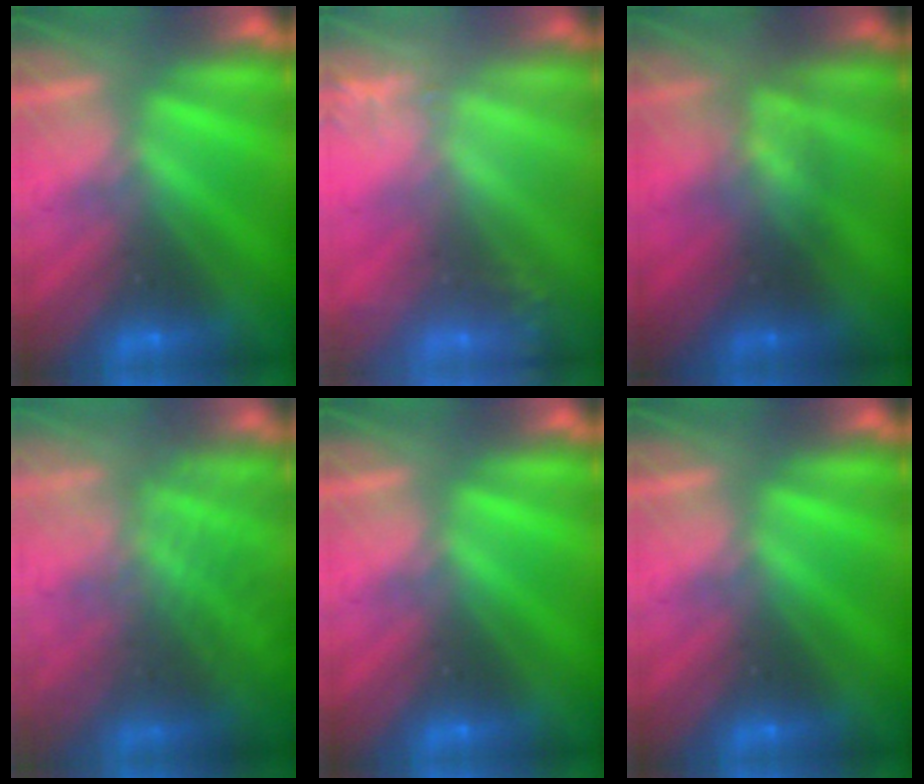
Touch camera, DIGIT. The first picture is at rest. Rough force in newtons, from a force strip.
{"total": 2.5}
{"total": 2.7}
{"total": 9.0}
{"total": 0.0}
{"total": 0.0}